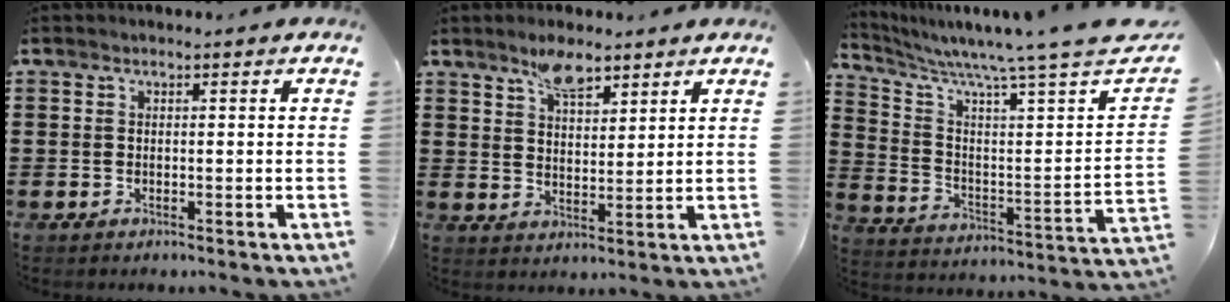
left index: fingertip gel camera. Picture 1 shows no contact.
{"total": 5.5, "force": [4.0, 2.2, 3.1], "torque": [-0.054, 0.000, 0.070]}
{"total": 7.1, "force": [5.8, -0.4, 4.2], "torque": [-0.098, -0.056, 0.087]}